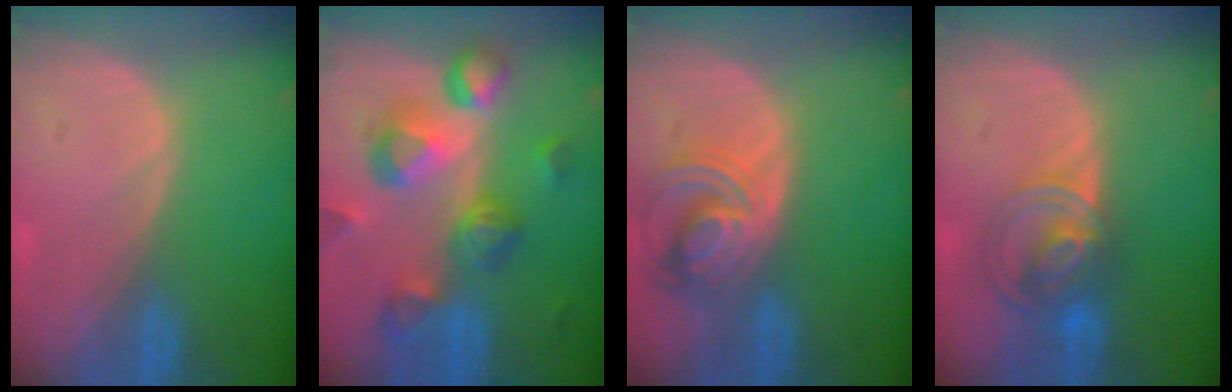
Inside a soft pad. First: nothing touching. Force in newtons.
{"total": 10.7, "press": 9.6, "slide": 4.7}
{"total": 7.8, "press": 6.8, "slide": 3.7}
{"total": 7.5, "press": 6.2, "slide": 4.1}